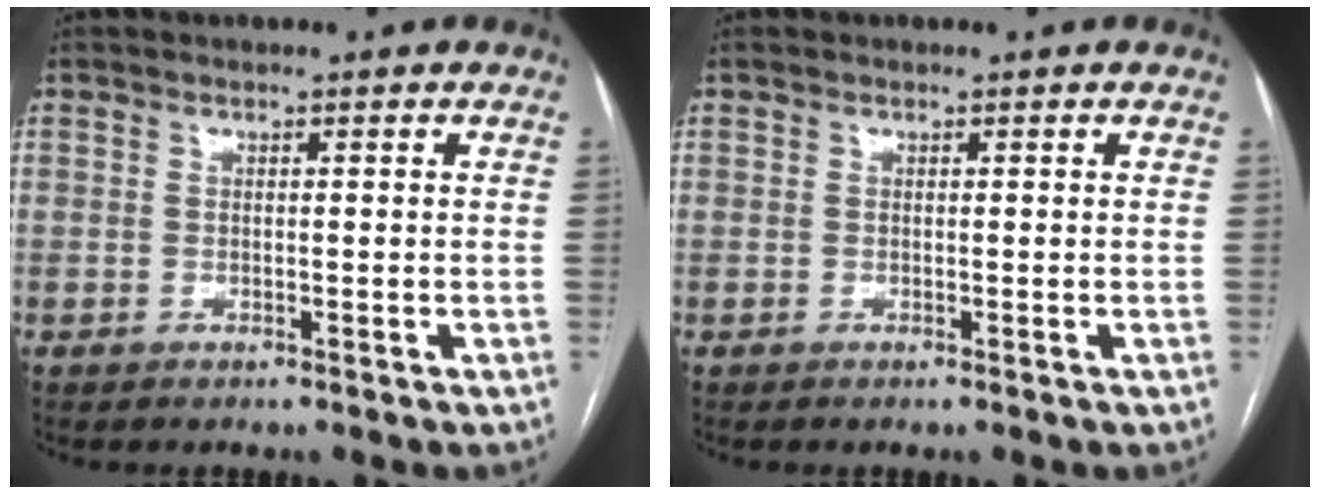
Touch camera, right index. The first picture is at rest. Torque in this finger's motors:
{"motor_torque": [-0.02, 0.08, 0.02, 0.00]}